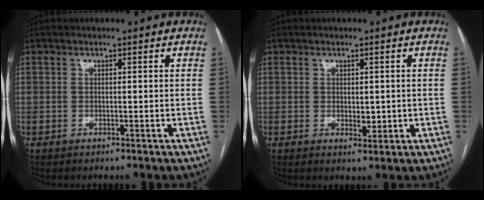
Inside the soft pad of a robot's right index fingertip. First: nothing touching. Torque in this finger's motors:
{"motor_torque": [0.31, 0.46, 0.07, 0.03]}